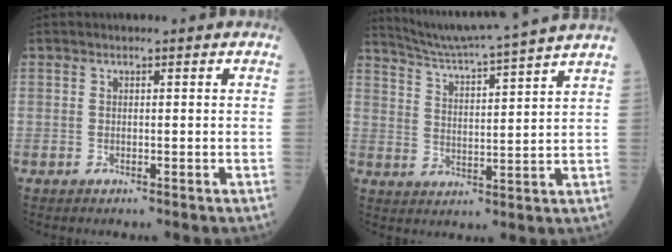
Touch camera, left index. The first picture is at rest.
{"total": 14.7, "force": [13.5, -2.5, 5.4], "torque": [-0.104, -0.020, 0.198]}